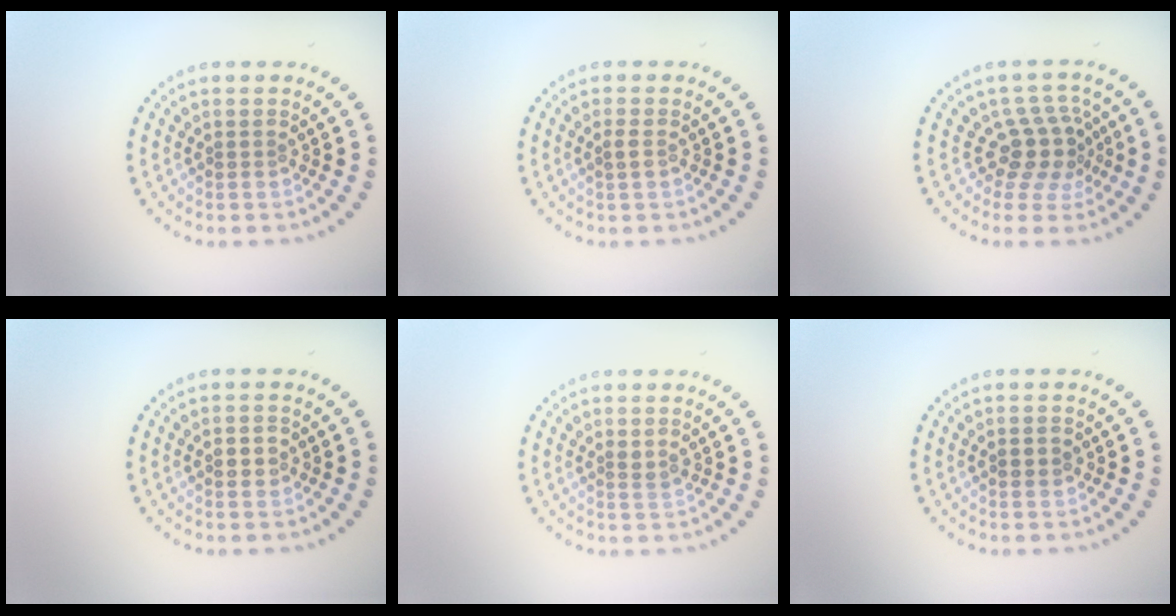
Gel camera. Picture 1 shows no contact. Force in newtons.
{"total": 1.0, "press": 1.0, "slide": 0.2}
{"total": 3.7, "press": 2.7, "slide": 2.5}
{"total": 1.4, "press": 1.4, "slide": 0.2}
{"total": 1.1, "press": 0.9, "slide": 0.5}
{"total": 1.8, "press": 1.8, "slide": 0.1}